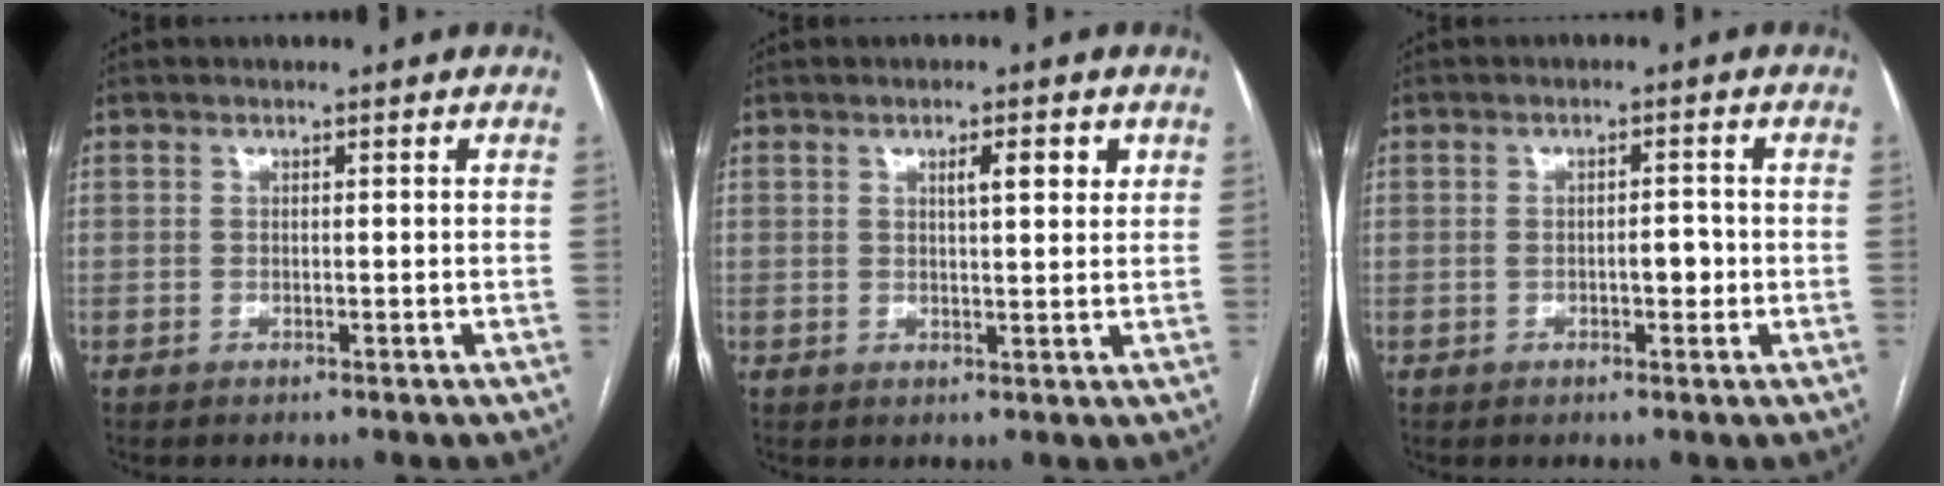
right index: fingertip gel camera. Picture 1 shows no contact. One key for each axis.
{"total": 3.5, "fx": 1.7, "fy": 0.7, "fz": 3.0, "tx": -0.046, "ty": 0.000, "tz": 0.024}
{"total": 2.8, "fx": -0.5, "fy": 1.1, "fz": 2.5, "tx": -0.042, "ty": 0.005, "tz": -0.003}